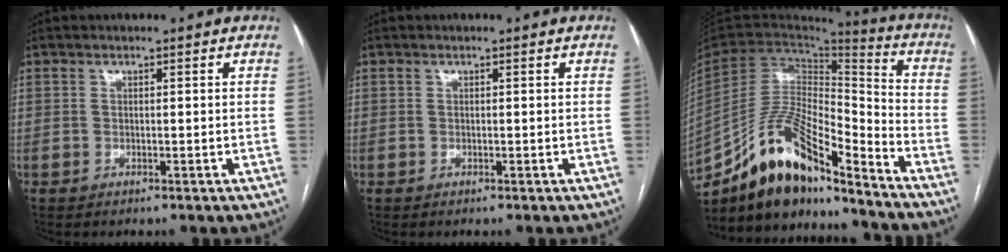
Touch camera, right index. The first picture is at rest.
{"total": 0.0}
{"total": 18.2, "force": [-15.0, 4.0, 9.5], "torque": [-0.179, 0.036, -0.271]}